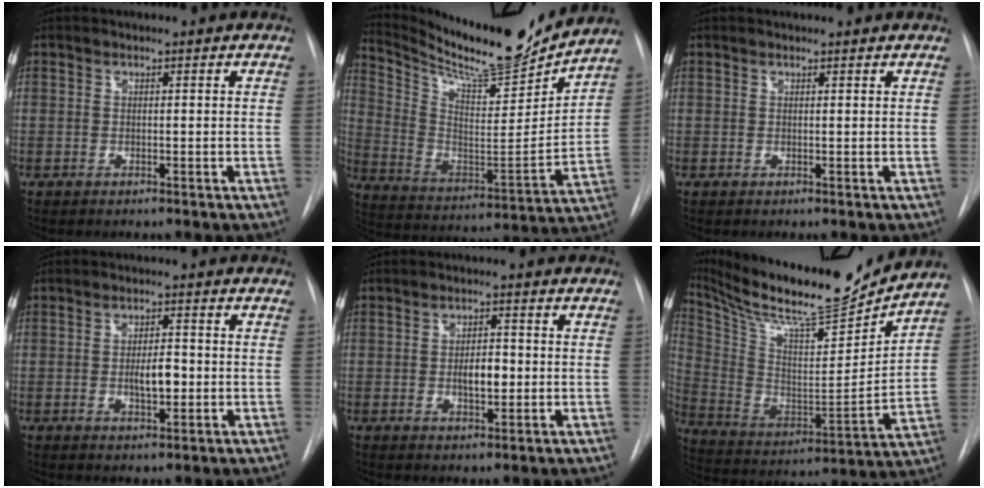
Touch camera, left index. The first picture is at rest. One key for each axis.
{"total": 17.9, "fx": 16.7, "fy": 1.2, "fz": 6.2, "tx": -0.133, "ty": -0.058, "tz": 0.269}
{"total": 1.0, "fx": 0.9, "fy": 0.0, "fz": 0.2, "tx": -0.010, "ty": 0.006, "tz": 0.010}
{"total": 4.2, "fx": -1.1, "fy": 1.4, "fz": 3.8, "tx": -0.060, "ty": -0.006, "tz": -0.014}
{"total": 3.9, "fx": -0.9, "fy": 1.7, "fz": 3.5, "tx": -0.054, "ty": -0.005, "tz": -0.011}
{"total": 22.4, "fx": 20.3, "fy": 2.5, "fz": 9.2, "tx": -0.195, "ty": -0.045, "tz": 0.329}